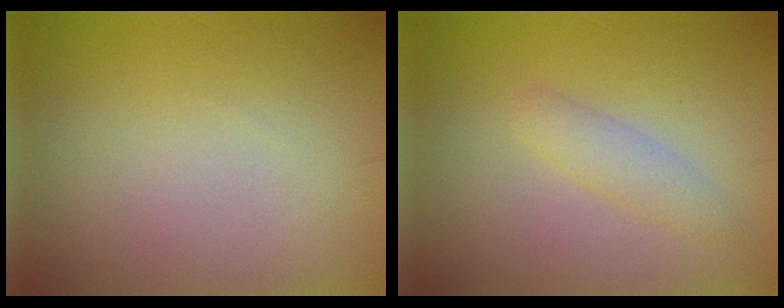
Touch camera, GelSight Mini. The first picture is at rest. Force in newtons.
{"total": 1.9, "press": 1.9, "slide": 0.0}